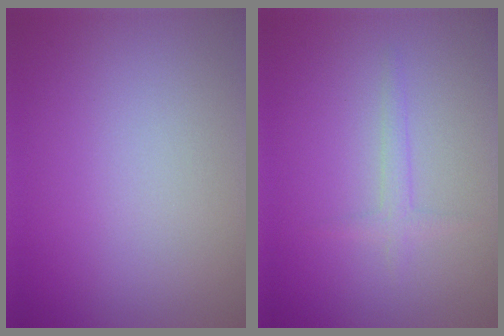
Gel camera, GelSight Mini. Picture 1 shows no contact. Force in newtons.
{"total": 1.2, "press": 1.2, "slide": 0.1}